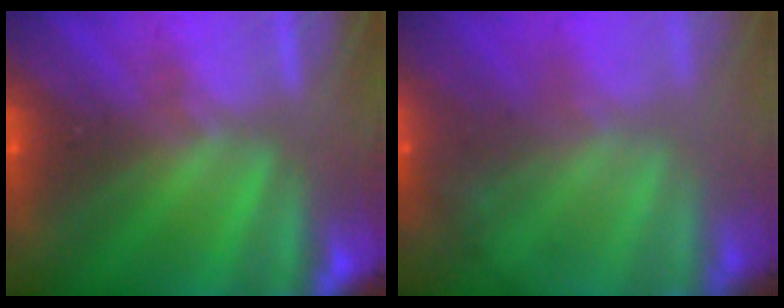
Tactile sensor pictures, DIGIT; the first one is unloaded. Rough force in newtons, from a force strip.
{"total": 7.8}